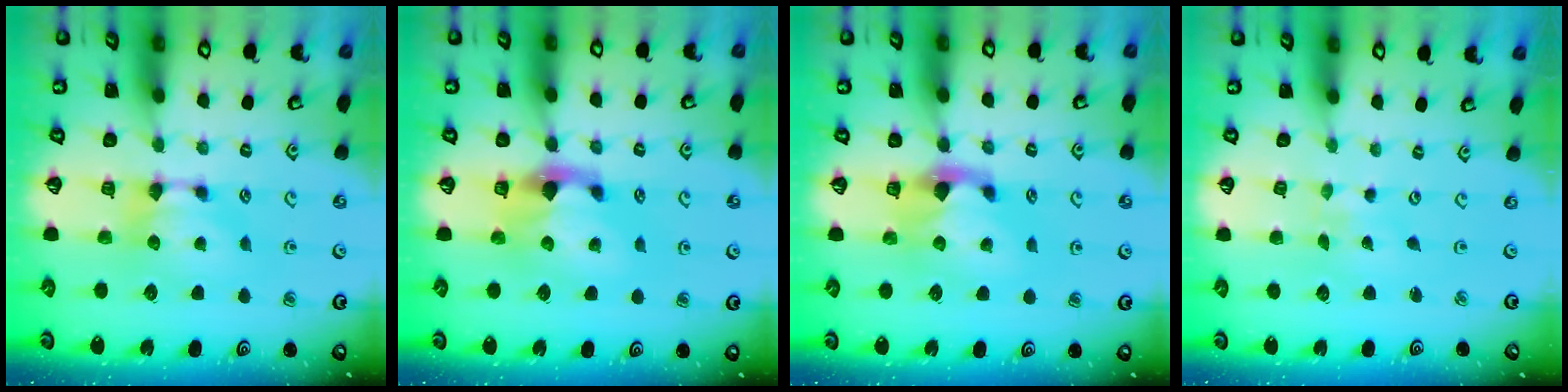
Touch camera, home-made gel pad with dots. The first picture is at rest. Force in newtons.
{"total": 3.0, "press": 2.6, "slide": 1.4}
{"total": 2.1, "press": 1.6, "slide": 1.2}
{"total": 5.2, "press": 5.2, "slide": 0.2}